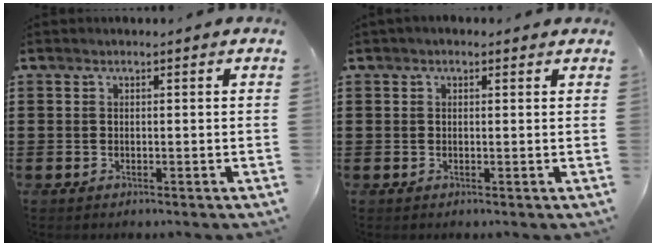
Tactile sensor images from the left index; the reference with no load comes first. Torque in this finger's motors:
{"motor_torque": [2.14, 0.00, 0.83, 0.14]}